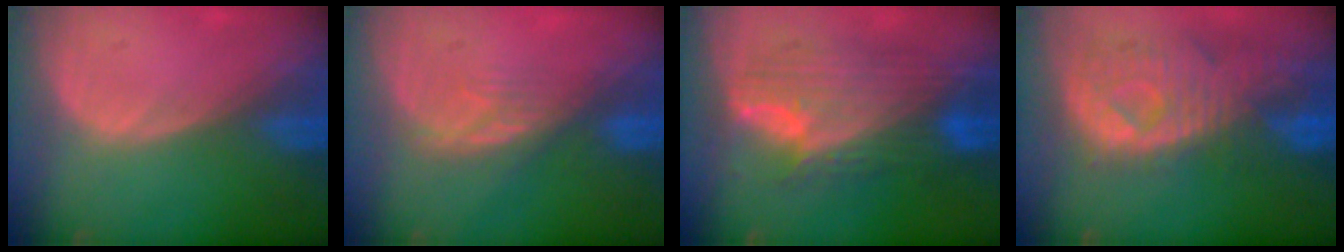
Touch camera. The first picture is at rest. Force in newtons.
{"total": 4.0, "press": 3.7, "slide": 1.4}
{"total": 10.0, "press": 10.0, "slide": 0.6}
{"total": 11.3, "press": 9.7, "slide": 5.7}